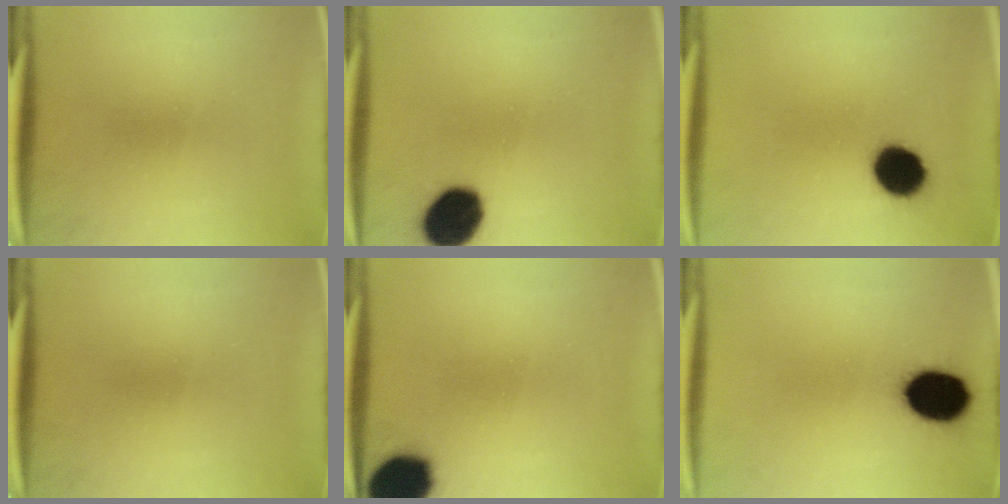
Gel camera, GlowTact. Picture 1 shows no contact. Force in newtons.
{"total": 13.1}
{"total": 9.7}
{"total": 0.0}
{"total": 14.0}
{"total": 12.8}